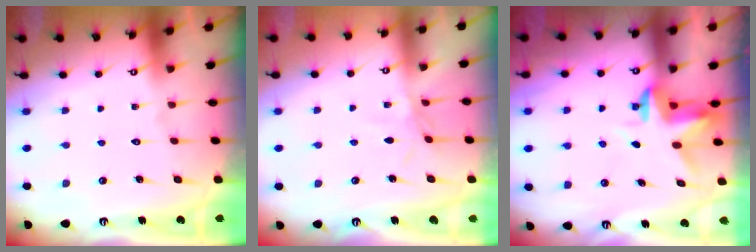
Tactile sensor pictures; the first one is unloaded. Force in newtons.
{"total": 3.3, "press": 3.2, "slide": 0.5}
{"total": 3.6, "press": 3.5, "slide": 0.4}